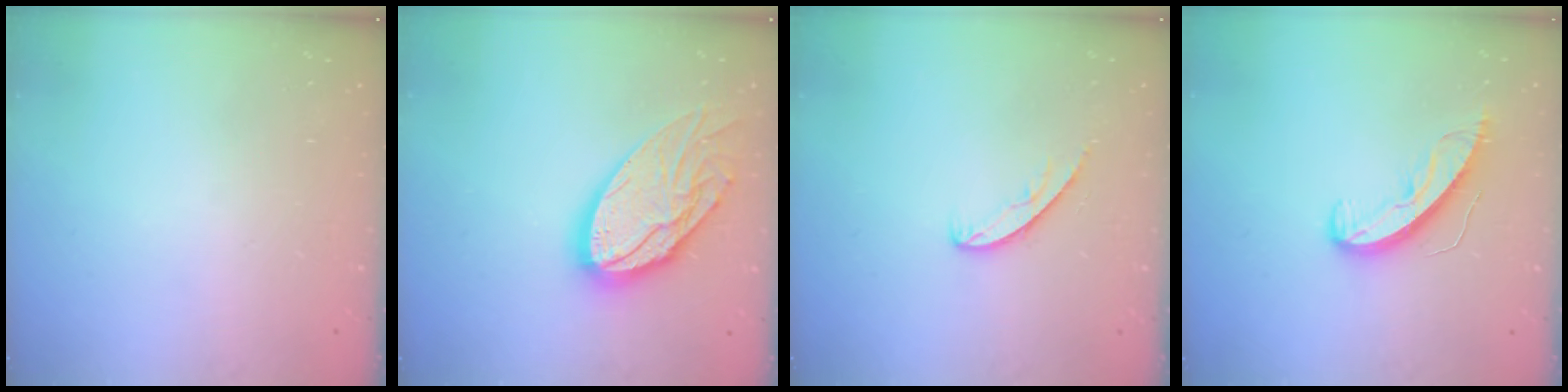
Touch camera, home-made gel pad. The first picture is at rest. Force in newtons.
{"total": 20.0, "press": 19.9, "slide": 1.8}
{"total": 5.0, "press": 5.0, "slide": 0.5}
{"total": 10.4, "press": 10.4, "slide": 0.6}